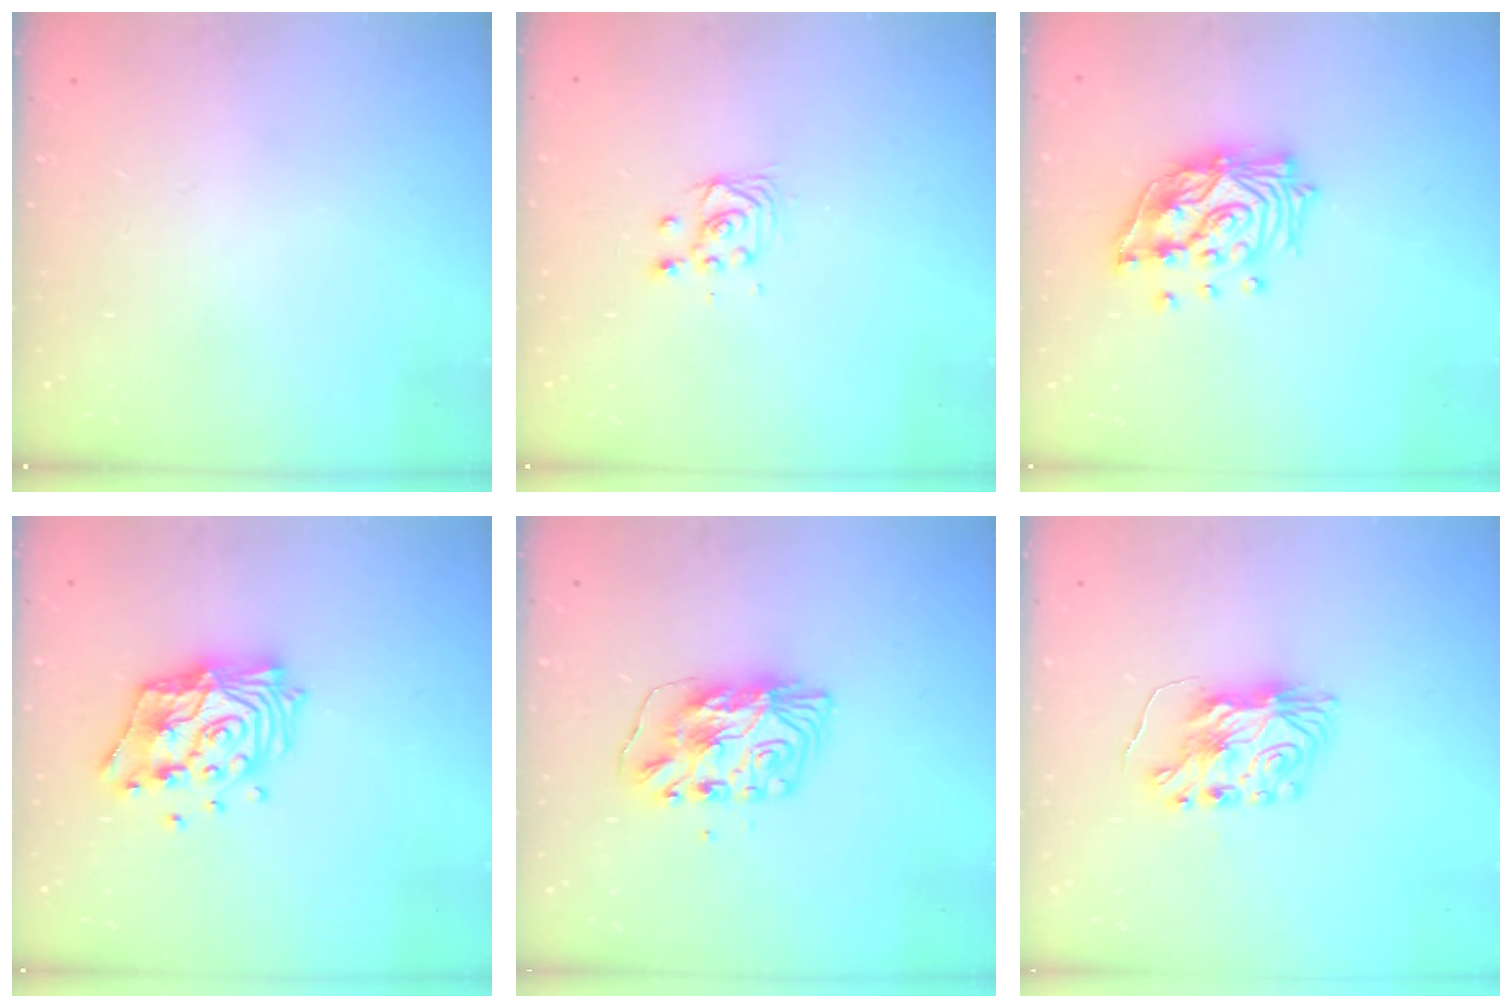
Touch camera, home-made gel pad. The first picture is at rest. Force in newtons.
{"total": 3.1, "press": 3.1, "slide": 0.3}
{"total": 15.2, "press": 15.1, "slide": 1.7}
{"total": 16.3, "press": 16.3, "slide": 1.3}
{"total": 9.4, "press": 9.4, "slide": 0.8}
{"total": 8.1, "press": 8.0, "slide": 0.8}